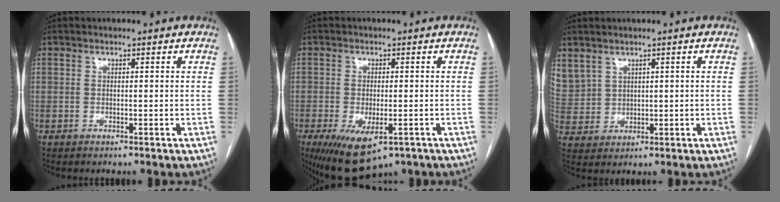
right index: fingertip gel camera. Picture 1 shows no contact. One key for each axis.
{"total": 10.3, "fx": -5.4, "fy": 4.3, "fz": 7.6, "tx": -0.142, "ty": -0.024, "tz": -0.076}
{"total": 9.3, "fx": 4.7, "fy": 7.3, "fz": 3.4, "tx": -0.116, "ty": 0.025, "tz": 0.119}